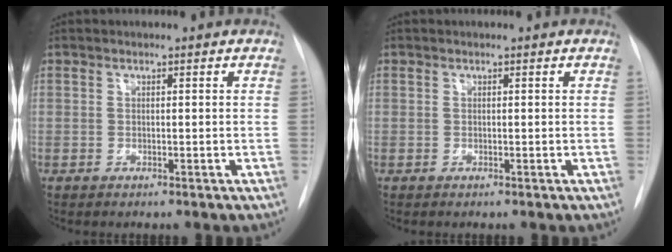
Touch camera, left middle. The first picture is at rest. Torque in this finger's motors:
{"motor_torque": [0.08, -0.12, 0.09, 0.00]}